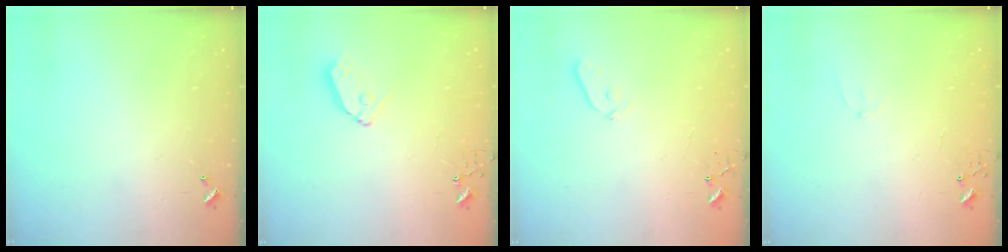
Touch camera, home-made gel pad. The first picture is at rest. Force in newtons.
{"total": 8.4, "press": 8.4, "slide": 0.8}
{"total": 4.4, "press": 4.3, "slide": 0.6}
{"total": 5.5, "press": 5.5, "slide": 0.6}